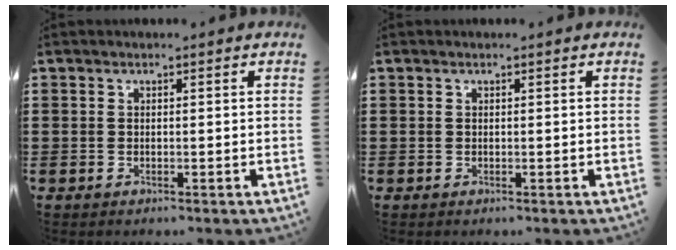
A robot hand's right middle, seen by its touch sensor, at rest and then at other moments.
{"total": 0.0}